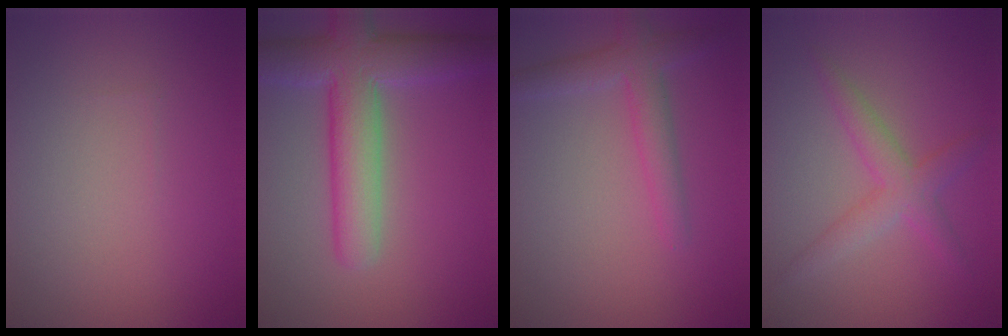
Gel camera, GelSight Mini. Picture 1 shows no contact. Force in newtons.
{"total": 7.4, "press": 7.4, "slide": 0.7}
{"total": 2.9, "press": 2.9, "slide": 0.2}
{"total": 2.9, "press": 2.9, "slide": 0.1}